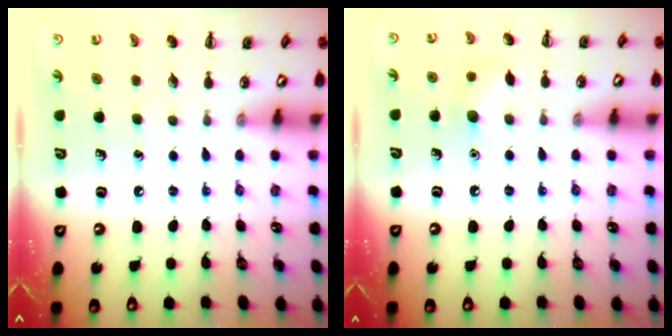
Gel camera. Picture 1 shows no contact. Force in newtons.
{"total": 7.8, "press": 7.5, "slide": 2.0}